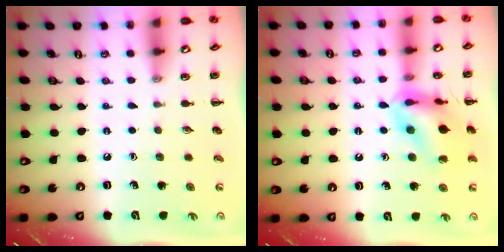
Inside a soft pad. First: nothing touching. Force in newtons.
{"total": 16.0, "press": 15.9, "slide": 2.0}